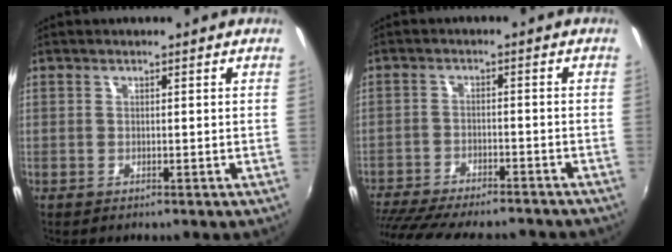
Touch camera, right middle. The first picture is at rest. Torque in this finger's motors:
{"motor_torque": [1.08, -1.06, 0.32, 0.21]}